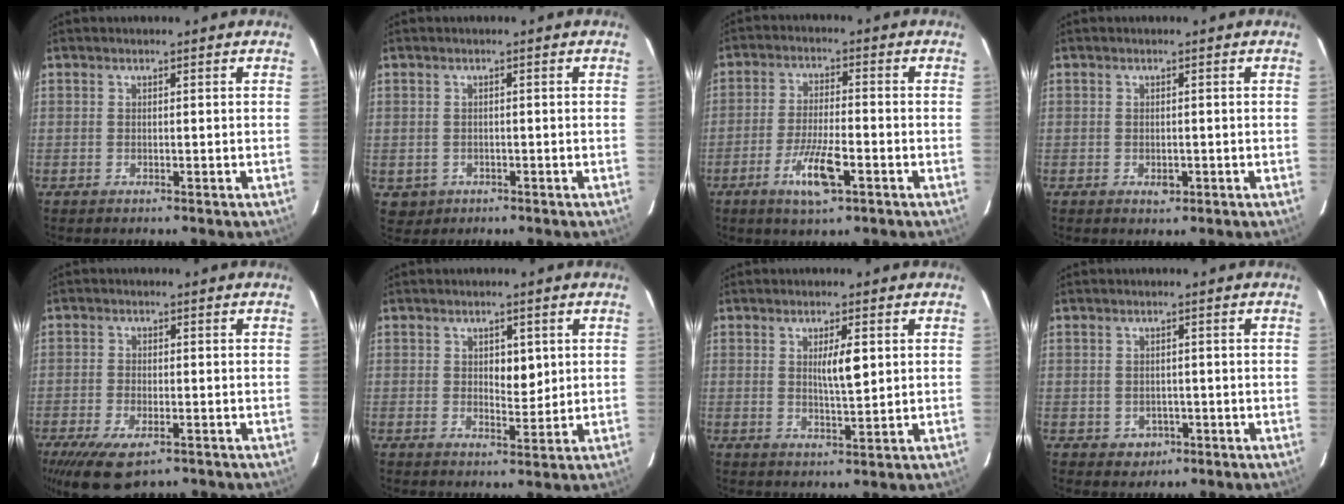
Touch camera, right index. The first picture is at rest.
{"total": 2.4, "force": [-0.8, 2.3, 0.3], "torque": [-0.004, 0.005, -0.006]}
{"total": 7.6, "force": [-3.6, 1.3, 6.6], "torque": [-0.128, -0.011, -0.062]}
{"total": 1.5, "force": [-0.6, 0.7, 1.1], "torque": [-0.020, -0.003, -0.004]}
{"total": 8.4, "force": [-5.5, 3.2, 5.6], "torque": [-0.099, -0.016, -0.090]}
{"total": 3.6, "force": [0.9, 2.0, 2.9], "torque": [-0.038, -0.004, 0.016]}
{"total": 4.2, "force": [1.1, 0.7, 4.0], "torque": [-0.066, -0.004, 0.017]}
{"total": 2.5, "force": [-1.0, 2.1, 0.8], "torque": [-0.008, 0.005, -0.006]}